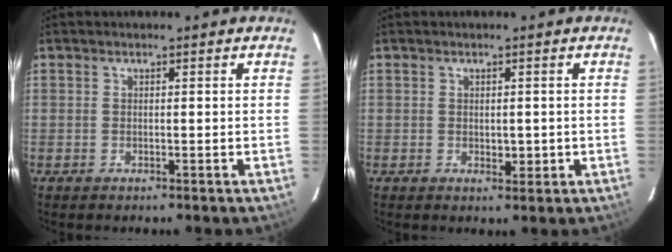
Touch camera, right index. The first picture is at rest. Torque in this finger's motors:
{"motor_torque": [0.04, 0.00, 0.03, 0.00]}